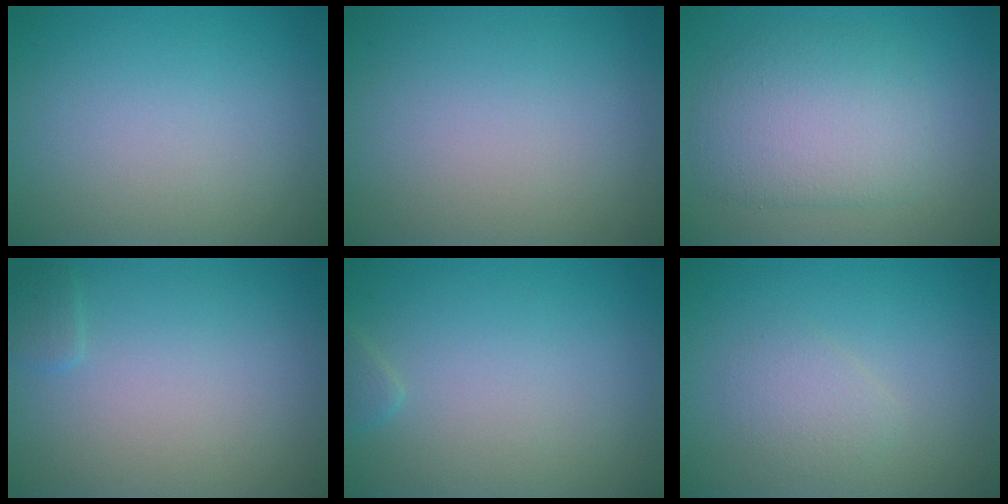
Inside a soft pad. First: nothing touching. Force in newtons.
{"total": 0.0}
{"total": 5.1, "press": 5.1, "slide": 0.4}
{"total": 0.9, "press": 0.9, "slide": 0.0}
{"total": 0.7, "press": 0.7, "slide": 0.0}
{"total": 1.8, "press": 1.8, "slide": 0.1}